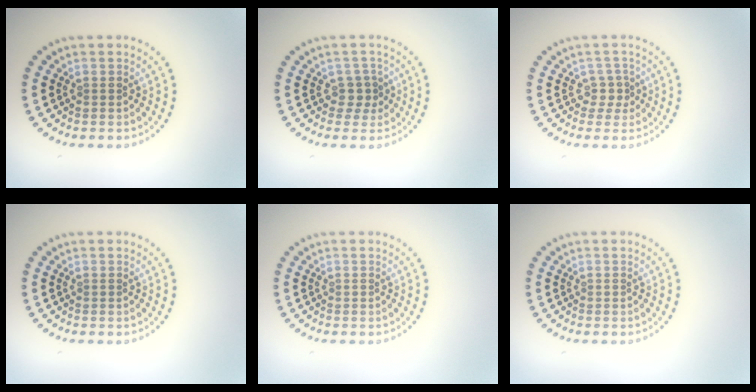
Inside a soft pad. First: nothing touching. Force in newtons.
{"total": 1.8, "press": 1.4, "slide": 1.1}
{"total": 1.6, "press": 1.1, "slide": 1.1}
{"total": 0.0}
{"total": 0.0}
{"total": 0.0}